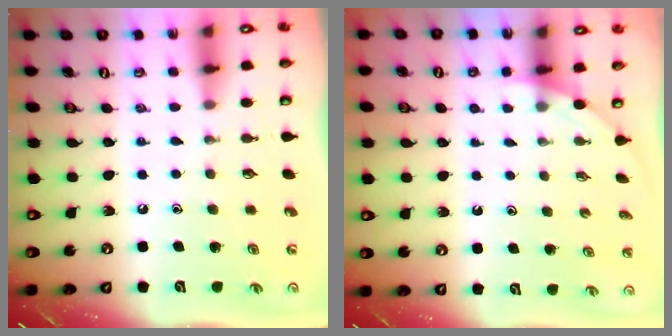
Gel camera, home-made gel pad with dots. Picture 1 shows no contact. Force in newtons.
{"total": 0.9, "press": 0.9, "slide": 0.2}